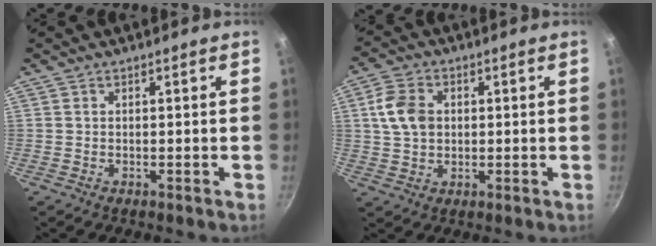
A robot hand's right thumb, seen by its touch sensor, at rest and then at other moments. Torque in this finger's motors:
{"motor_torque": [-0.79, 0.55, 0.76, 0.05, 0.11]}